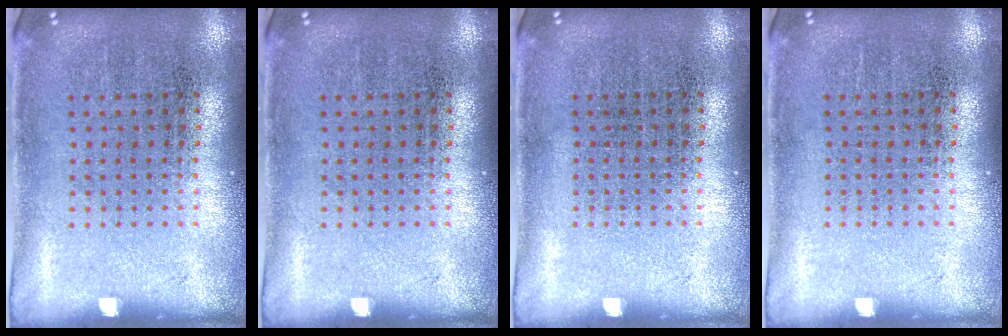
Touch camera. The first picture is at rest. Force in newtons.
{"total": 0.0}
{"total": 0.0}
{"total": 0.0}